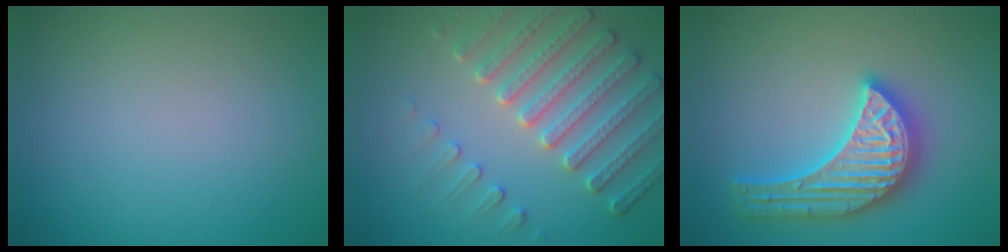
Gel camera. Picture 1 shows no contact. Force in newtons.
{"total": 5.2, "press": 4.6, "slide": 2.3}
{"total": 5.7, "press": 5.6, "slide": 0.6}